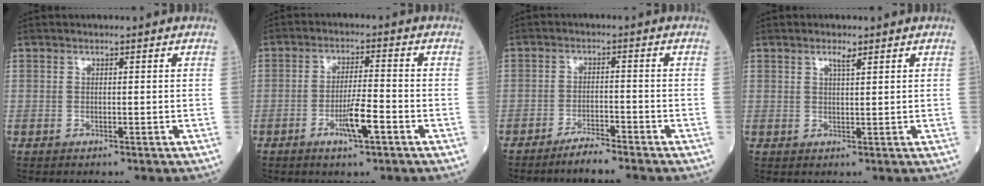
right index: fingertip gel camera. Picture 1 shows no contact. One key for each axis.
{"total": 5.8, "fx": -2.6, "fy": 0.5, "fz": 5.2, "tx": -0.096, "ty": -0.005, "tz": -0.048}
{"total": 3.5, "fx": -3.2, "fy": -0.2, "fz": 1.4, "tx": -0.026, "ty": -0.009, "tz": -0.062}
{"total": 1.7, "fx": 1.1, "fy": 0.2, "fz": 1.2, "tx": -0.024, "ty": -0.001, "tz": 0.020}